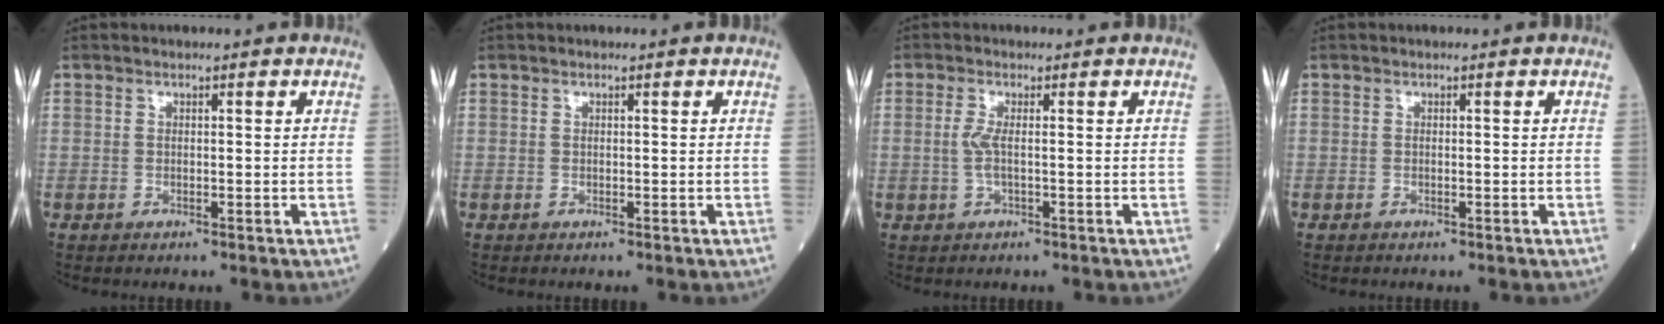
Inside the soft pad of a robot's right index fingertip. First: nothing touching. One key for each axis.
{"total": 0.0}
{"total": 2.2, "fx": 0.0, "fy": 0.3, "fz": 2.2, "tx": -0.053, "ty": -0.002, "tz": -0.002}
{"total": 0.0}